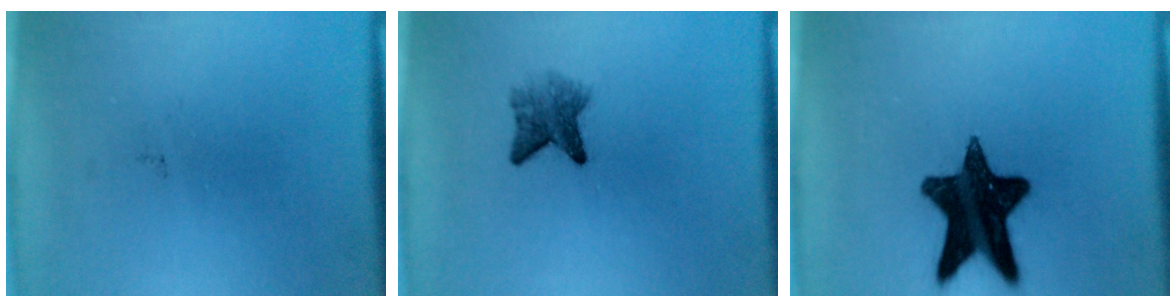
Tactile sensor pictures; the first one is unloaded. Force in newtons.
{"total": 3.6}
{"total": 15.6}